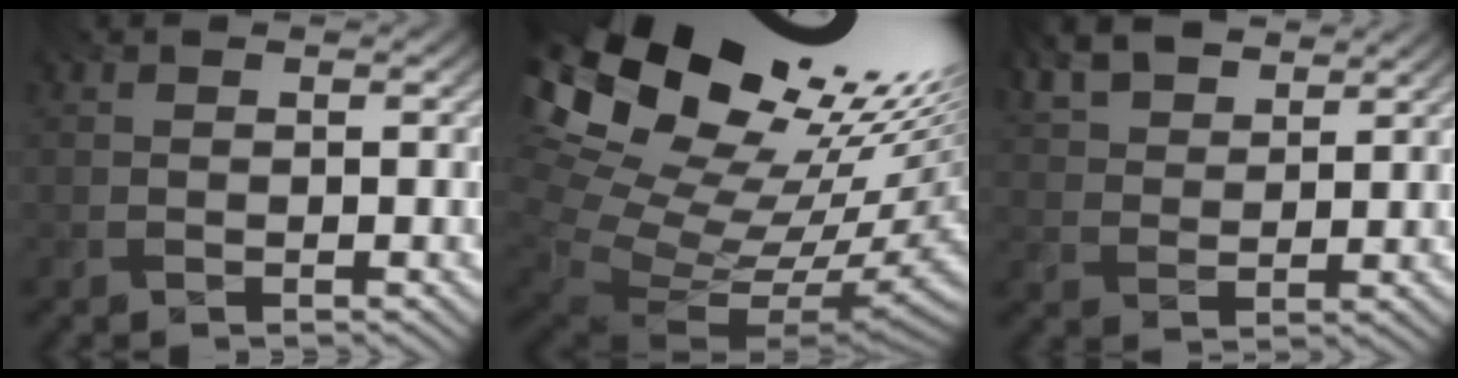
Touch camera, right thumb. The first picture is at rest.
{"total": 18.7, "force": [6.5, 11.4, 13.3], "torque": [-0.234, 0.013, 0.130]}
{"total": 8.3, "force": [6.2, 3.4, 4.5], "torque": [-0.127, 0.001, 0.112]}